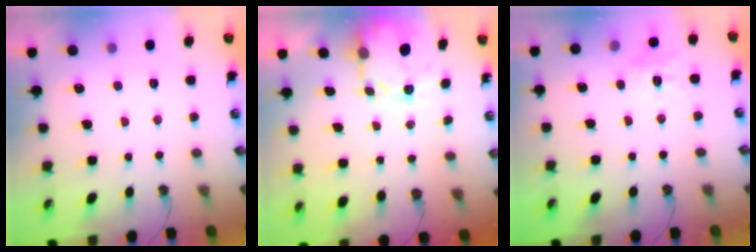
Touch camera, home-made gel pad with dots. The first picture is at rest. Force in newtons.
{"total": 3.9, "press": 3.9, "slide": 0.3}
{"total": 10.0, "press": 9.9, "slide": 1.1}